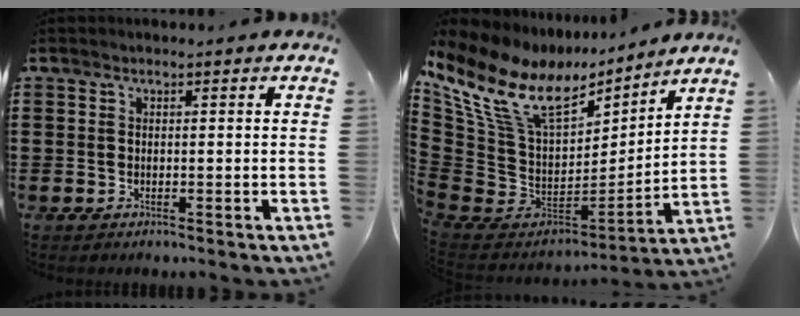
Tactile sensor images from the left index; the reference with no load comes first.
{"total": 15.4, "force": [7.7, 8.3, 10.4], "torque": [-0.250, -0.037, 0.131]}